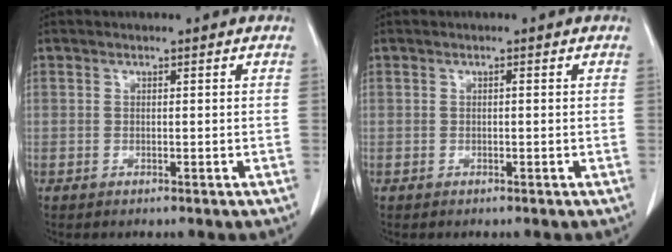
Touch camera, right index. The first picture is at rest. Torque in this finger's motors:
{"motor_torque": [0.19, -0.05, -0.01, 0.01]}